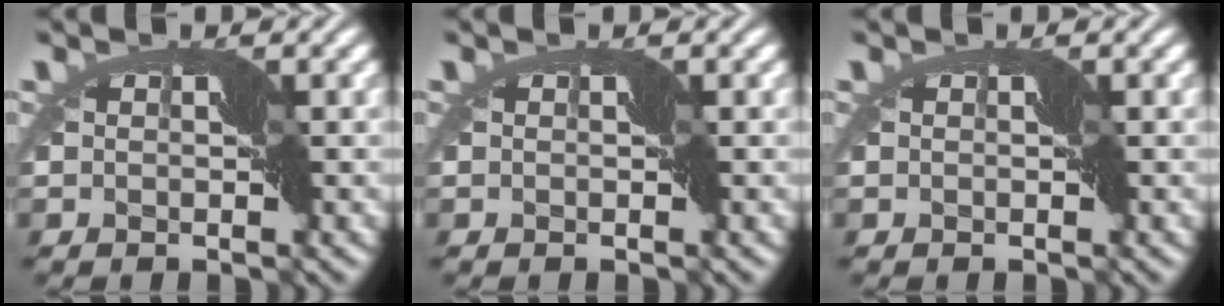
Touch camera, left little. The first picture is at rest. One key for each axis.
{"total": 0.0}
{"total": 0.0}